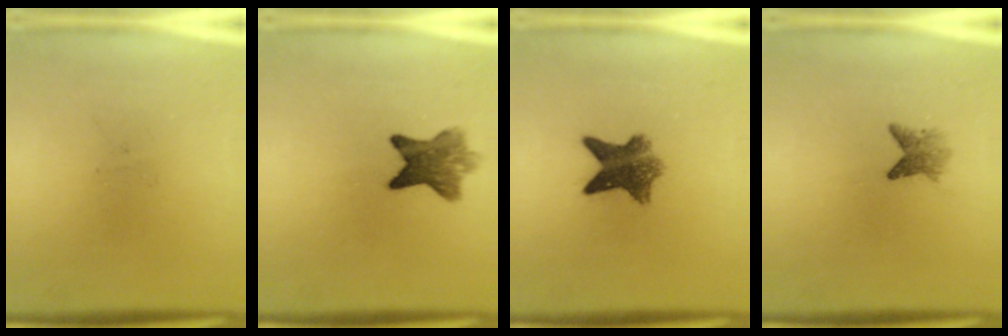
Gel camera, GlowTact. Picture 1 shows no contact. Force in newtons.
{"total": 6.9}
{"total": 7.6}
{"total": 2.5}